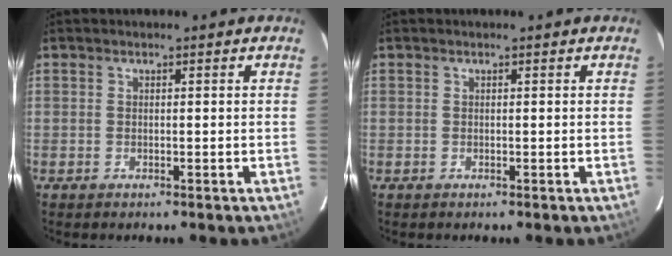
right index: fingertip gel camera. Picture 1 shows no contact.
{"total": 0.0}